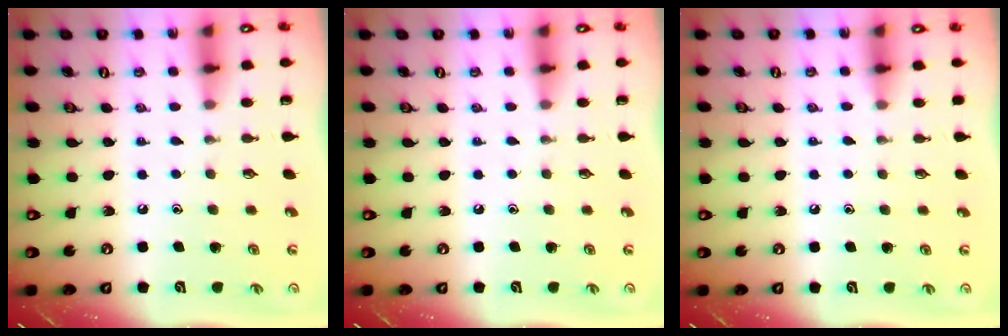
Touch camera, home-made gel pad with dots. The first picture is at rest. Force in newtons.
{"total": 0.0}
{"total": 3.4, "press": 3.4, "slide": 0.5}